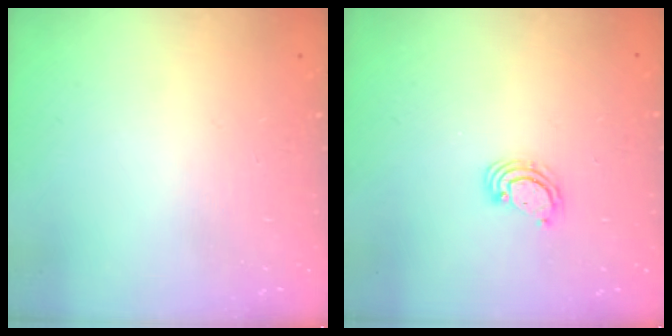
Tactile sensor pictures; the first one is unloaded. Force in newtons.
{"total": 2.4, "press": 2.4, "slide": 0.2}